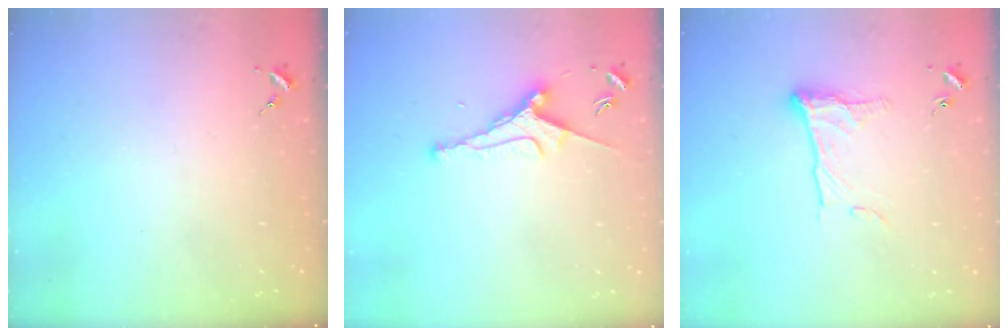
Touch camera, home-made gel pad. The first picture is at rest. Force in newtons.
{"total": 8.3, "press": 8.2, "slide": 1.7}
{"total": 11.1, "press": 11.1, "slide": 0.6}